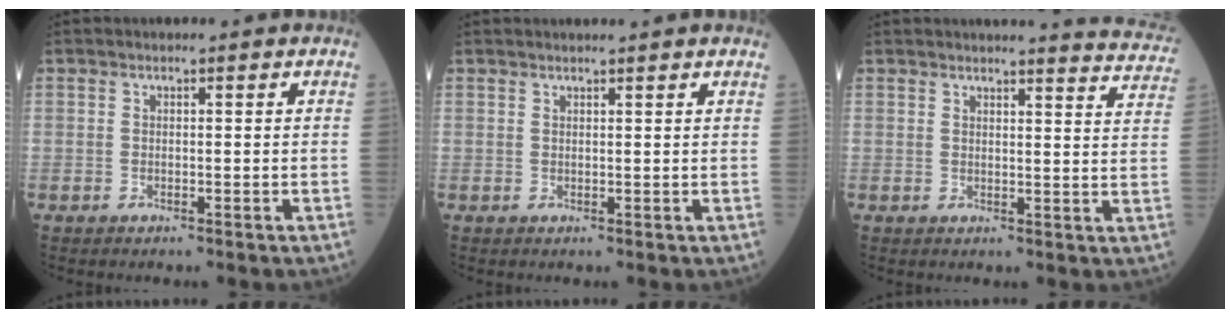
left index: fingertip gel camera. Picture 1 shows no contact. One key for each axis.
{"total": 3.5, "fx": 3.2, "fy": -0.4, "fz": 1.3, "tx": -0.017, "ty": 0.019, "tz": 0.038}
{"total": 9.6, "fx": 9.5, "fy": 0.3, "fz": 1.4, "tx": -0.001, "ty": -0.054, "tz": 0.079}